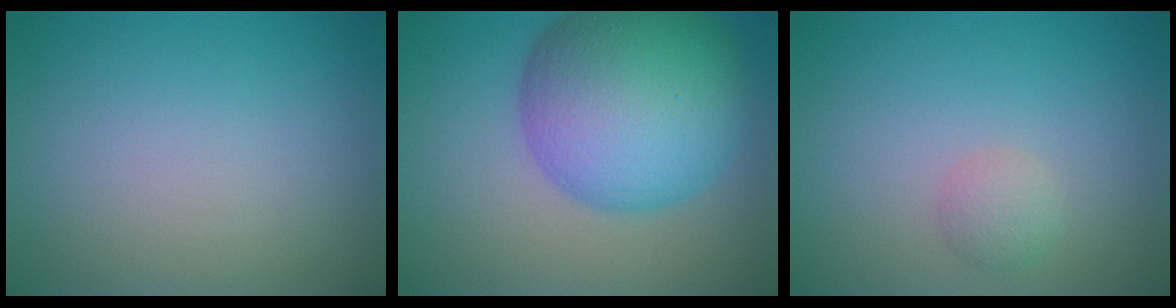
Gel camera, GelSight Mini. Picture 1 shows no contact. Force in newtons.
{"total": 12.5, "press": 12.5, "slide": 0.2}
{"total": 1.4, "press": 1.4, "slide": 0.1}